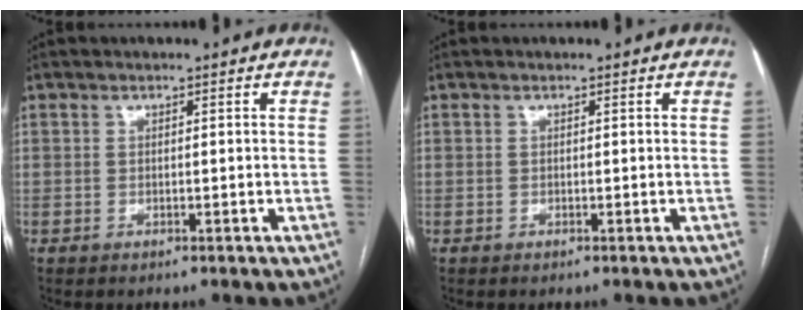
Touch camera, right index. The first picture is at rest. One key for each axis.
{"total": 0.0}